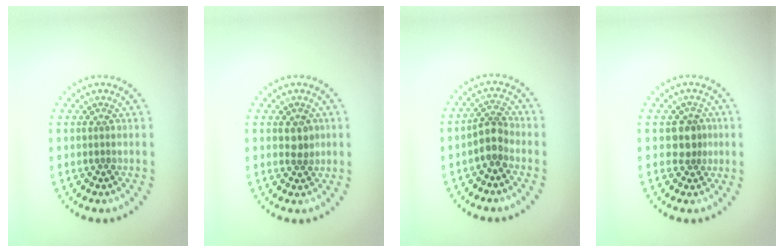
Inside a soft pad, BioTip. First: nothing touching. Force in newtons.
{"total": 1.6, "press": 1.5, "slide": 0.5}
{"total": 2.3, "press": 1.9, "slide": 1.3}
{"total": 2.1, "press": 1.7, "slide": 1.3}